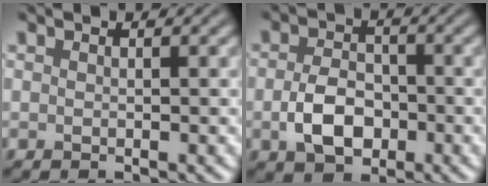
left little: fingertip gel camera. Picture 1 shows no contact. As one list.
[{"total": 4.6, "force": [-1.3, 3.1, 3.1], "torque": [-0.062, -0.005, -0.028]}]